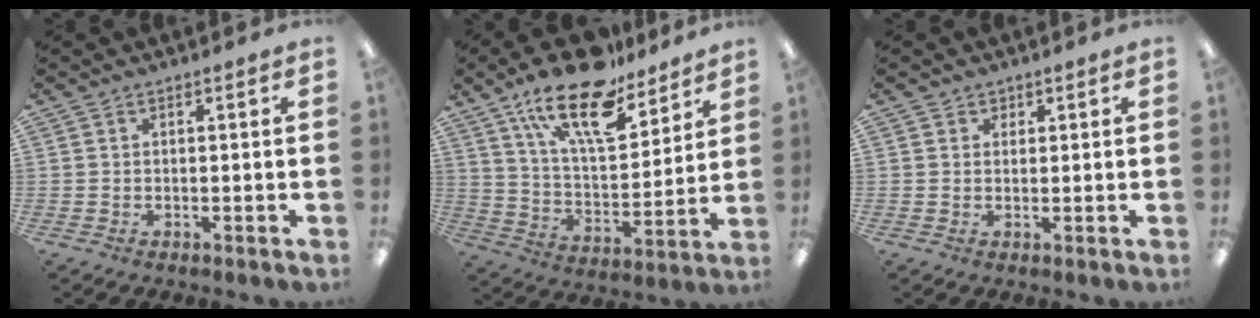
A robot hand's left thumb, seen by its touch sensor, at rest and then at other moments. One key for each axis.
{"total": 20.0, "fx": 14.1, "fy": 8.0, "fz": 11.7, "tx": -0.194, "ty": -0.085, "tz": 0.243}
{"total": 1.6, "fx": 1.0, "fy": 1.2, "fz": -0.1, "tx": 0.009, "ty": -0.002, "tz": 0.017}